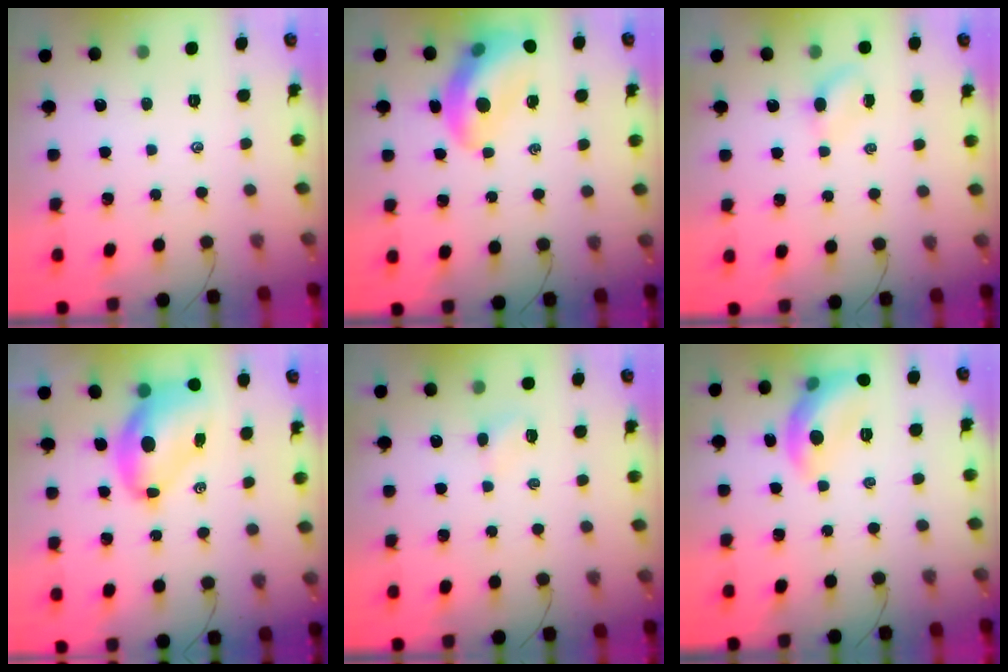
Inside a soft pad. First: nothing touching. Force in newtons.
{"total": 13.4, "press": 12.9, "slide": 3.3}
{"total": 3.1, "press": 2.9, "slide": 1.0}
{"total": 8.9, "press": 8.5, "slide": 2.7}
{"total": 2.6, "press": 2.5, "slide": 0.9}
{"total": 11.2, "press": 11.2, "slide": 0.8}